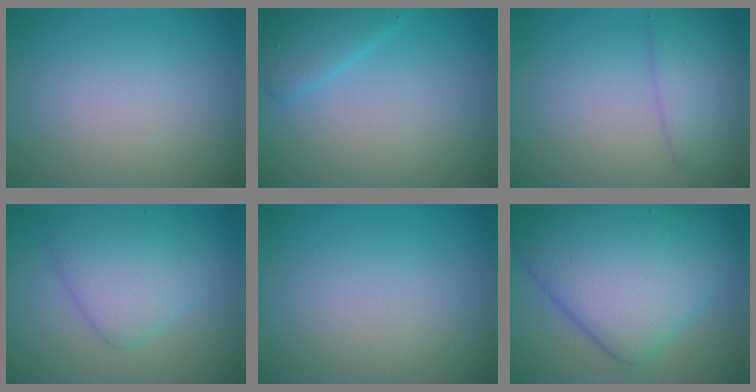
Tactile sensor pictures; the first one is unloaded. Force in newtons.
{"total": 2.9, "press": 2.9, "slide": 0.2}
{"total": 2.9, "press": 2.9, "slide": 0.1}
{"total": 4.5, "press": 4.5, "slide": 0.2}
{"total": 0.0}
{"total": 11.2, "press": 11.2, "slide": 0.4}